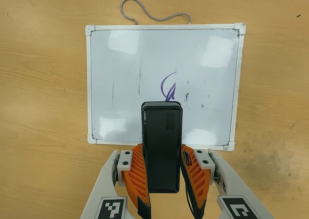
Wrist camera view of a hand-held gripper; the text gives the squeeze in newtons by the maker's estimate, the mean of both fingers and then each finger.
{"total": 7.8, "left": 6.7, "right": 9.0}